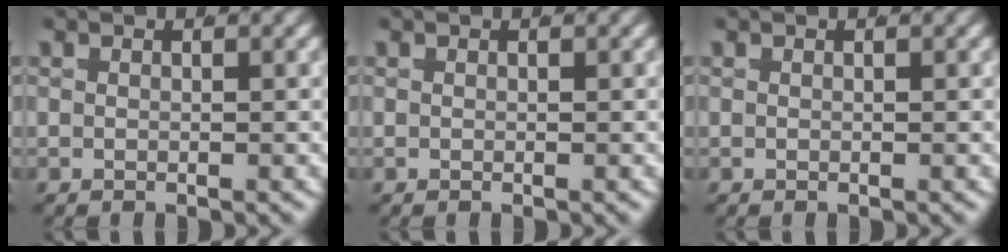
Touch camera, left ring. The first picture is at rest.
{"total": 0.0}
{"total": 0.0}